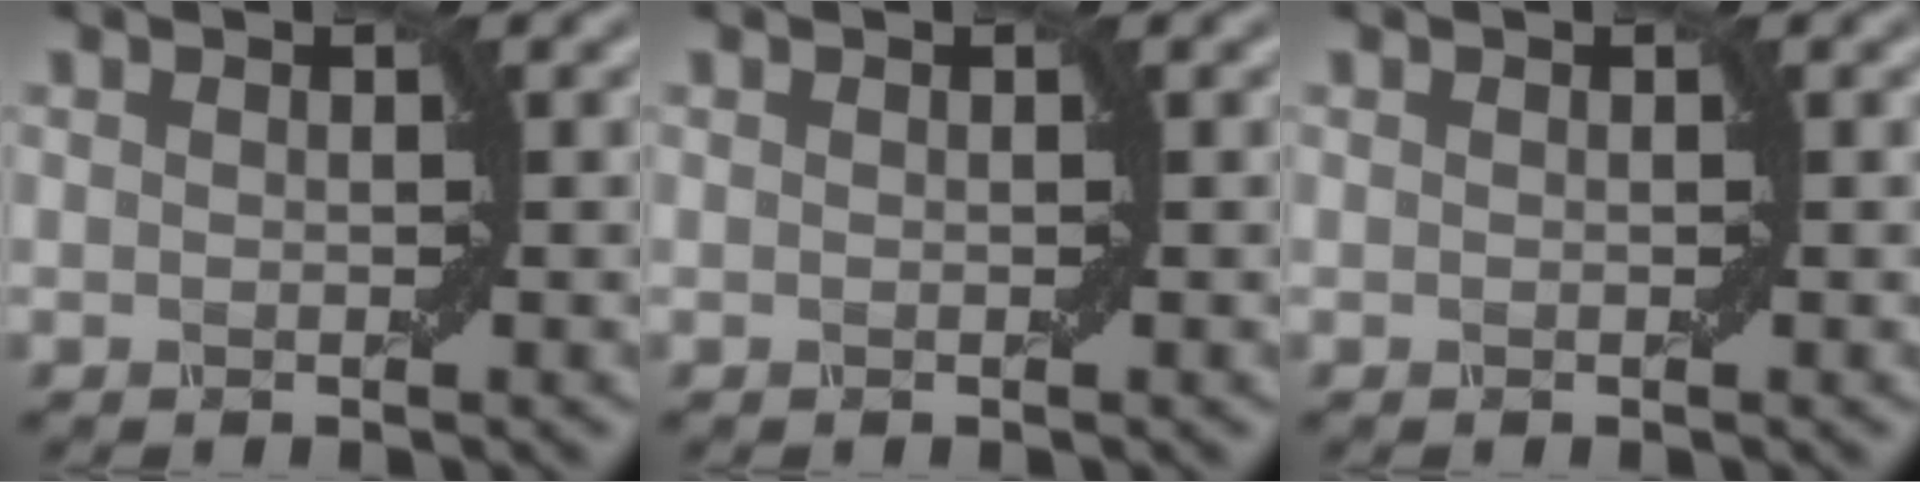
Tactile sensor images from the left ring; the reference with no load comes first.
{"total": 0.0}
{"total": 0.0}